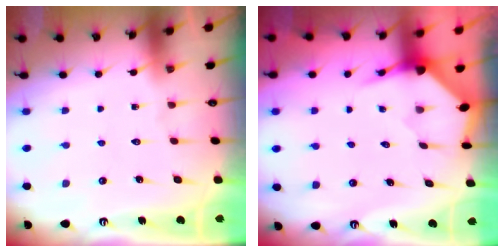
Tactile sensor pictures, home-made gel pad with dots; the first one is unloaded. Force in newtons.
{"total": 3.5, "press": 3.5, "slide": 0.4}